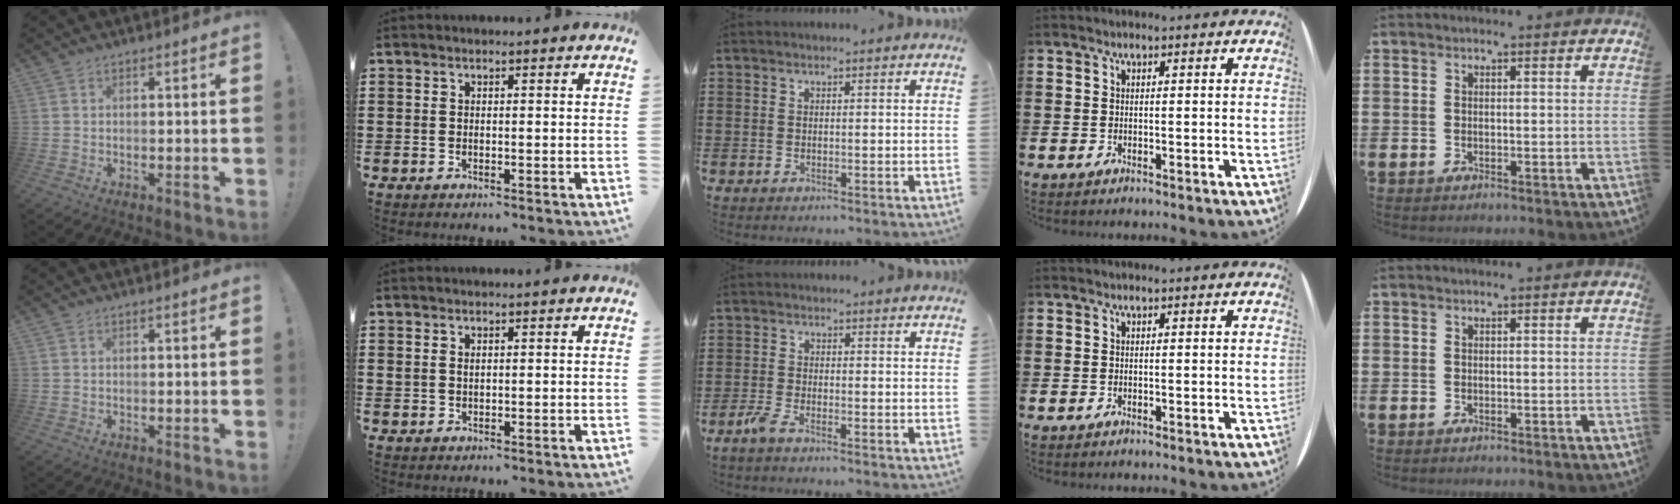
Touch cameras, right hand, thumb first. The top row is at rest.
{"index": {"total": 0.8, "force": [0.4, 0.5, 0.4], "torque": [-0.010, 0.003, 0.008]}, "middle": {"total": 2.3, "force": [-1.5, 0.4, 1.7], "torque": [-0.052, -0.008, -0.034]}}